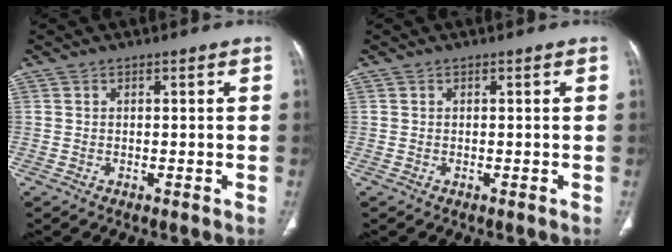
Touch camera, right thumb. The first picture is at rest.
{"total": 0.0}